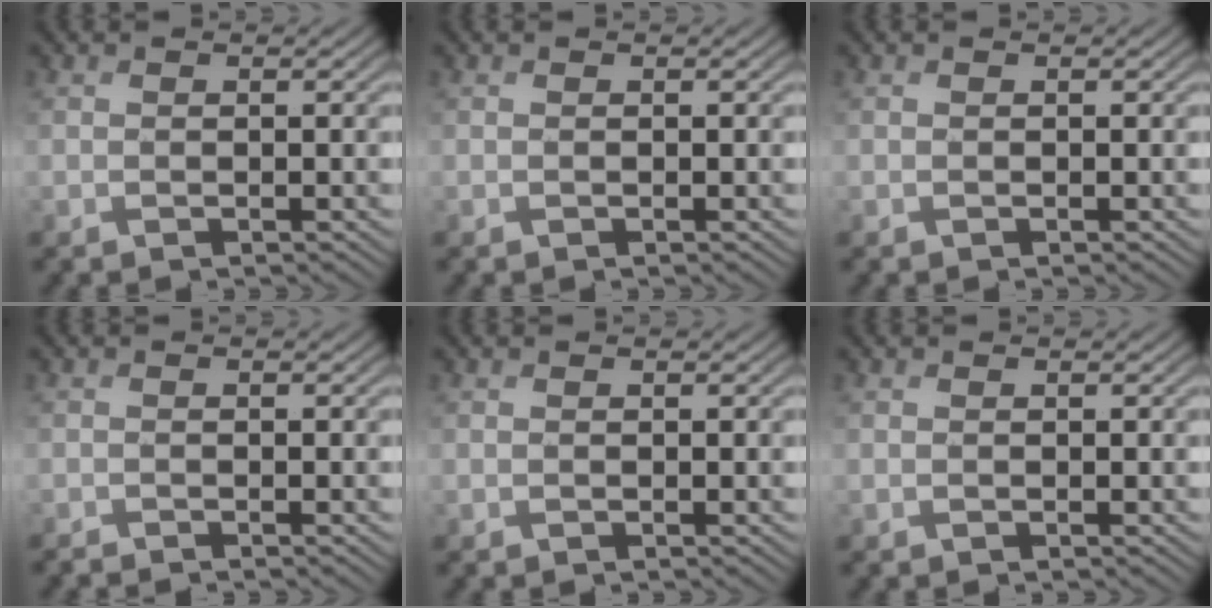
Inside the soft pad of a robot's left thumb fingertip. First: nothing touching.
{"total": 0.0}
{"total": 0.0}
{"total": 1.0, "force": [-0.9, 0.1, 0.2], "torque": [0.001, -0.005, -0.023]}
{"total": 0.0}
{"total": 0.0}